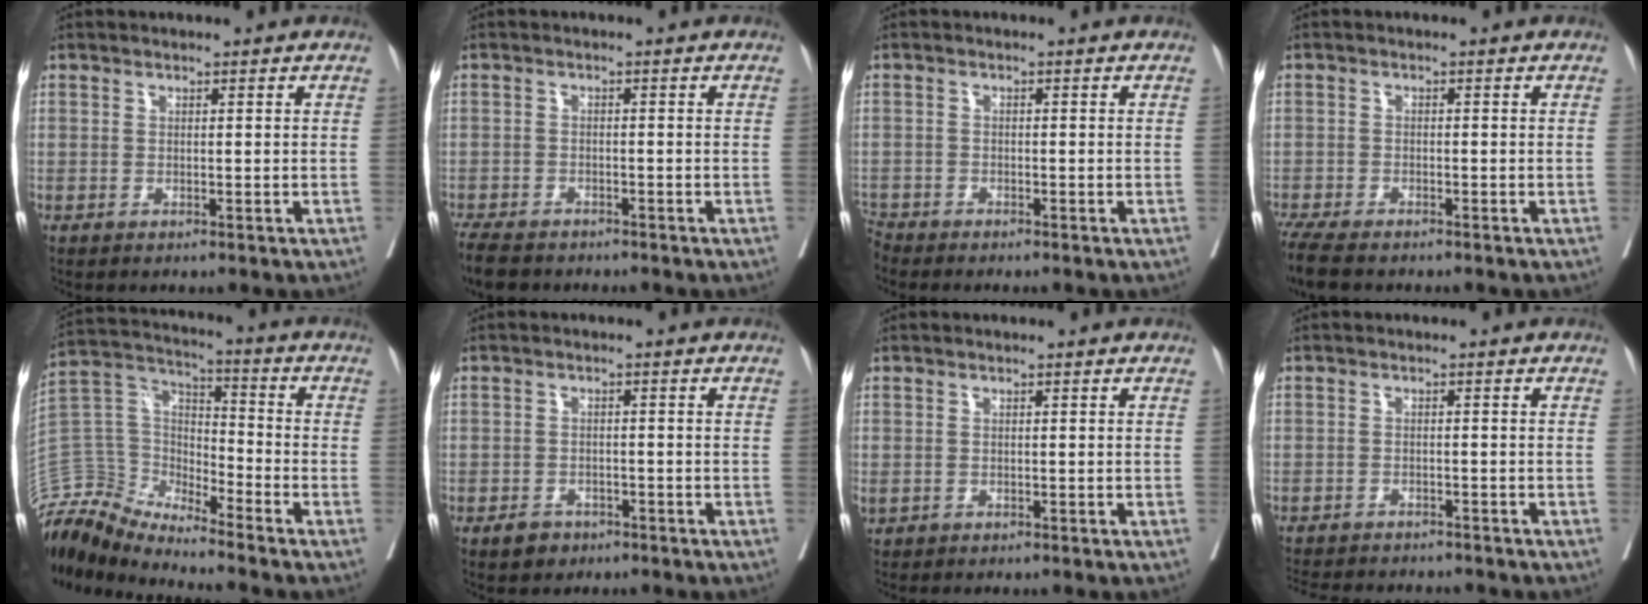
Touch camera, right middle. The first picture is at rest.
{"total": 6.6, "force": [-5.5, 2.5, 2.6], "torque": [-0.043, -0.010, -0.088]}
{"total": 2.2, "force": [-2.2, 0.3, -0.2], "torque": [0.007, -0.007, -0.043]}
{"total": 6.5, "force": [-5.4, 1.4, 3.3], "torque": [-0.059, -0.016, -0.093]}
{"total": 9.2, "force": [-9.1, 0.8, -0.1], "torque": [-0.001, 0.058, -0.182]}
{"total": 2.7, "force": [-1.8, 1.8, 0.8], "torque": [-0.014, 0.005, -0.023]}
{"total": 0.8, "force": [-0.2, 0.6, 0.4], "torque": [-0.007, 0.003, 0.003]}
{"total": 11.0, "force": [-10.1, 2.5, 3.6], "torque": [-0.065, -0.005, -0.134]}